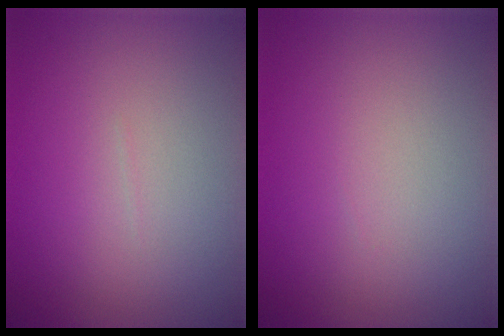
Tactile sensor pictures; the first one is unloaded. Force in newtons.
{"total": 0.0}